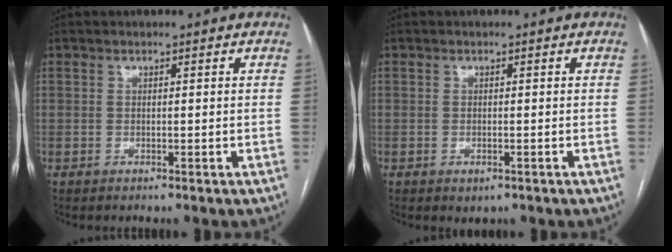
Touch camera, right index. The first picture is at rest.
{"total": 1.3, "force": [-0.6, 0.8, 0.9], "torque": [-0.011, -0.001, -0.001]}